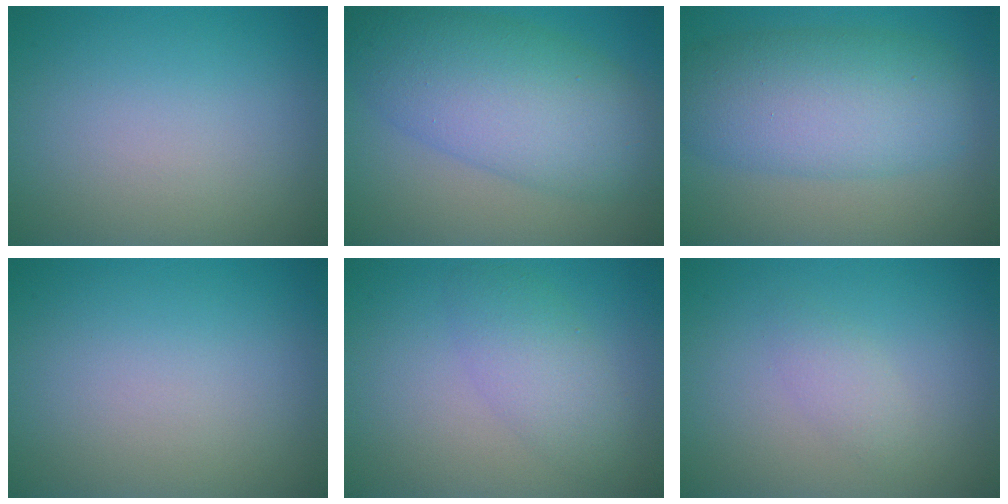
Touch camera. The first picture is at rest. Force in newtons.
{"total": 9.2, "press": 9.2, "slide": 0.1}
{"total": 8.0, "press": 8.0, "slide": 0.1}
{"total": 0.0}
{"total": 3.3, "press": 3.3, "slide": 0.2}
{"total": 1.4, "press": 1.4, "slide": 0.1}